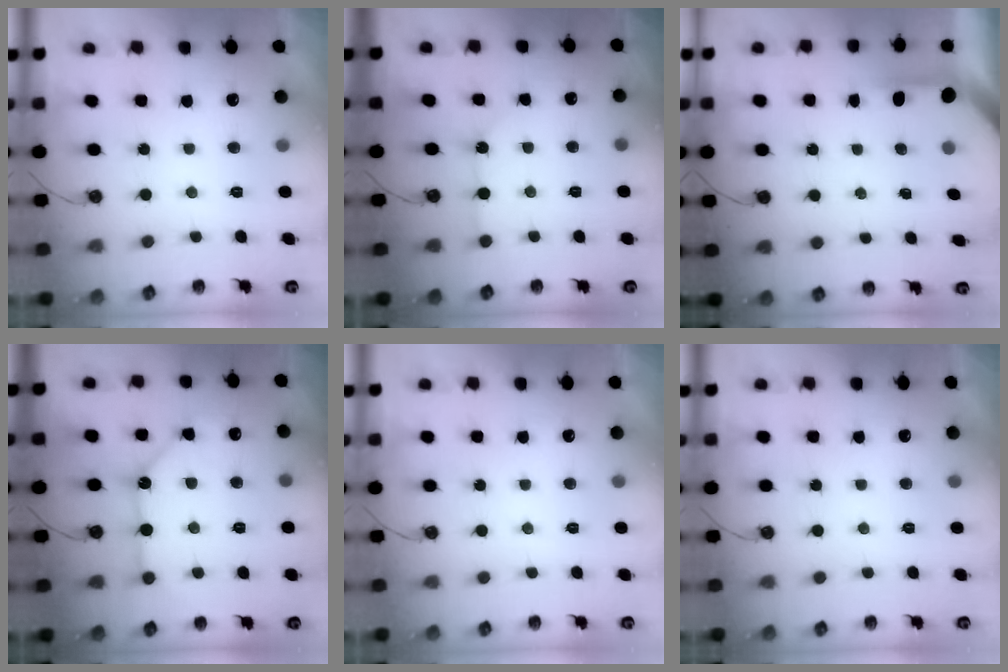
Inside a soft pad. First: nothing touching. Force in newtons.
{"total": 3.6, "press": 3.5, "slide": 0.6}
{"total": 3.9, "press": 3.9, "slide": 0.3}
{"total": 12.4, "press": 12.3, "slide": 1.1}
{"total": 0.0}
{"total": 0.0}